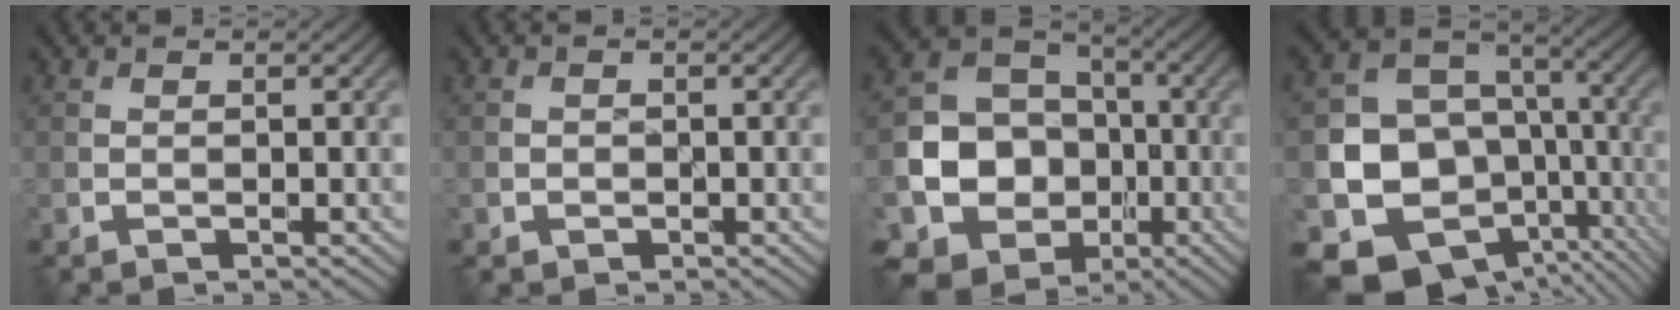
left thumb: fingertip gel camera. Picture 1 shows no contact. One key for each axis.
{"total": 0.8, "fx": -0.2, "fy": 0.8, "fz": 0.1, "tx": 0.001, "ty": -0.004, "tz": -0.005}
{"total": 12.7, "fx": -3.5, "fy": 10.7, "fz": 6.0, "tx": -0.143, "ty": -0.030, "tz": -0.077}
{"total": 15.1, "fx": -6.1, "fy": 11.9, "fz": 7.1, "tx": -0.152, "ty": -0.044, "tz": -0.093}